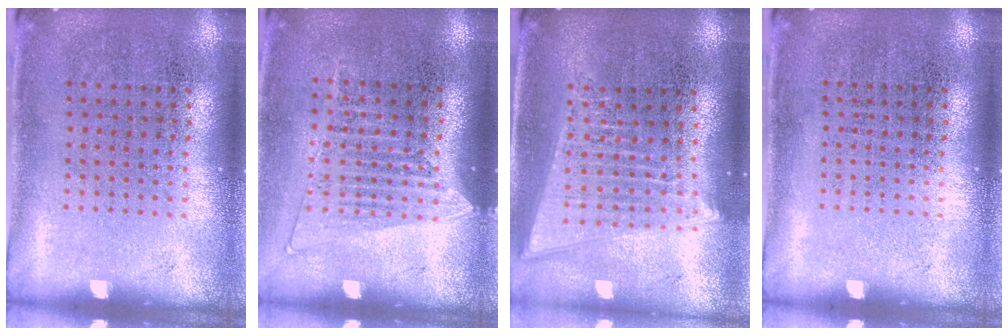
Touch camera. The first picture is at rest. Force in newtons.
{"total": 1.4, "press": 1.3, "slide": 0.6}
{"total": 1.8, "press": 1.6, "slide": 0.9}
{"total": 0.0}